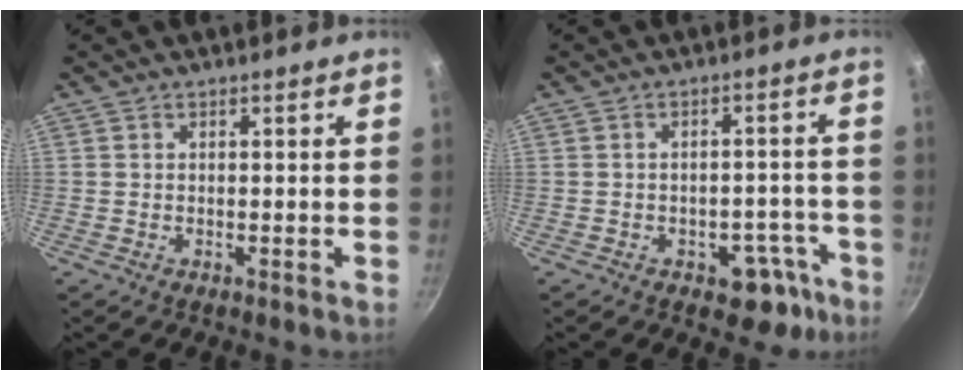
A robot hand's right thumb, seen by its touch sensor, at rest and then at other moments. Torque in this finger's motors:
{"motor_torque": [2.60, 2.30, 0.43, -1.02, 0.01]}